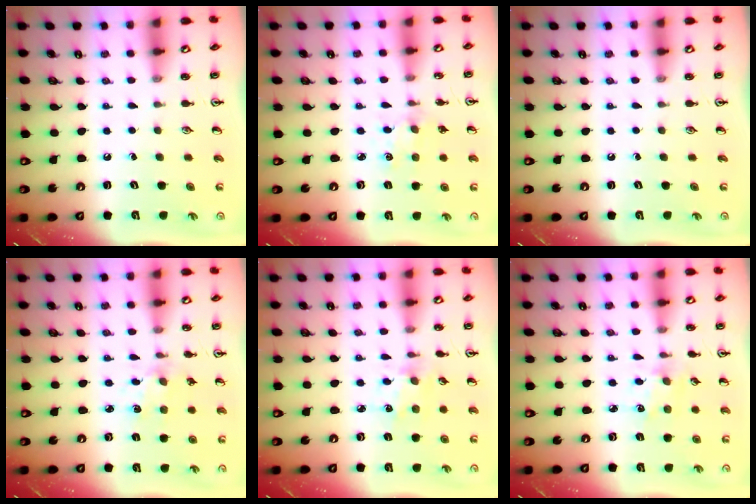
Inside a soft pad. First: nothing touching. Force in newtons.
{"total": 2.5, "press": 2.5, "slide": 0.5}
{"total": 0.0}
{"total": 2.7, "press": 2.6, "slide": 0.4}
{"total": 2.0, "press": 2.0, "slide": 0.4}
{"total": 2.1, "press": 2.1, "slide": 0.0}